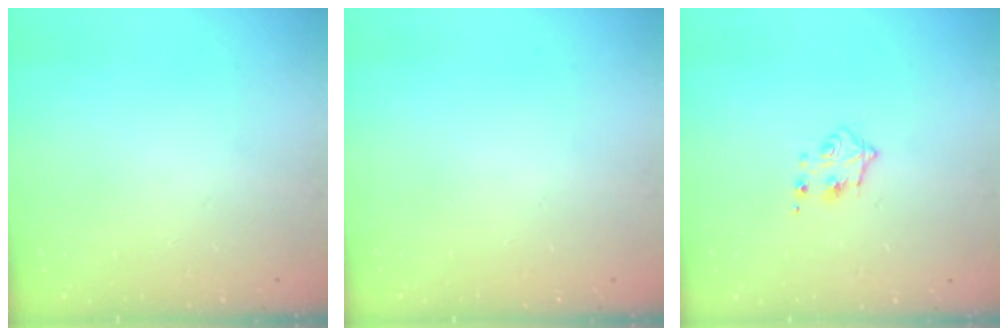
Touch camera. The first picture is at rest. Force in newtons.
{"total": 0.0}
{"total": 4.5, "press": 4.4, "slide": 0.9}